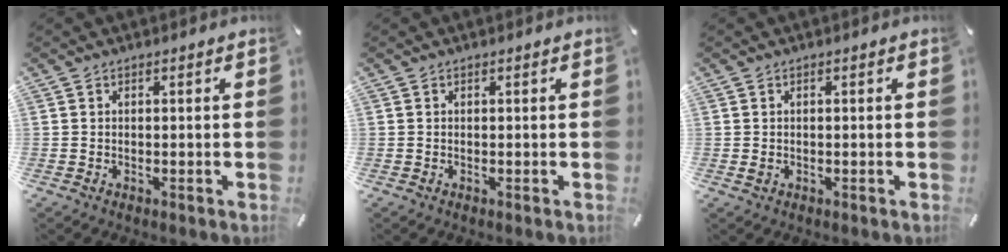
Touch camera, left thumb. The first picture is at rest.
{"total": 0.0}
{"total": 1.0, "force": [-0.2, 0.6, 0.8], "torque": [-0.015, 0.000, -0.004]}